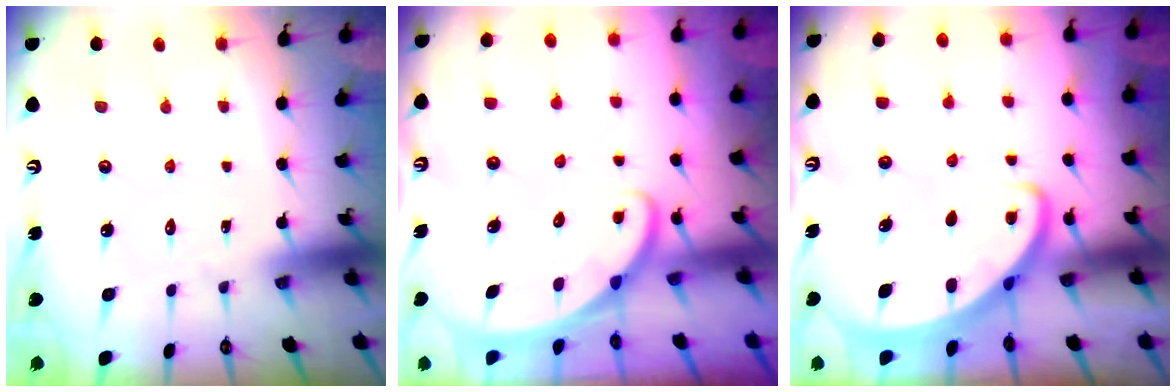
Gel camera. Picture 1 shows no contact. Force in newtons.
{"total": 1.9, "press": 1.9, "slide": 0.1}
{"total": 2.6, "press": 2.6, "slide": 0.3}